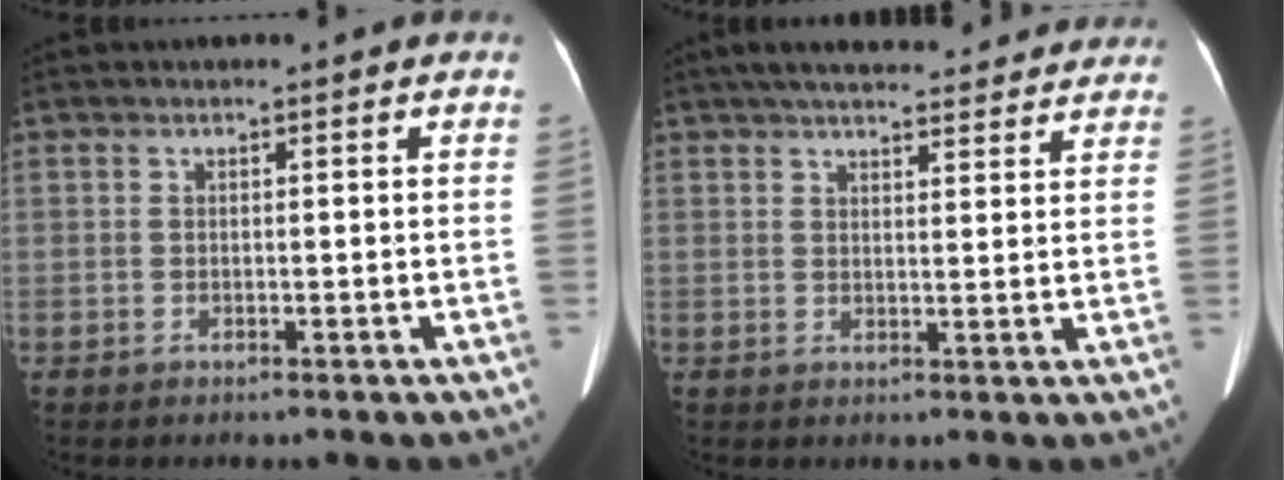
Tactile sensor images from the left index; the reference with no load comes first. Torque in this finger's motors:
{"motor_torque": [0.76, -1.38, 0.07, 0.03]}